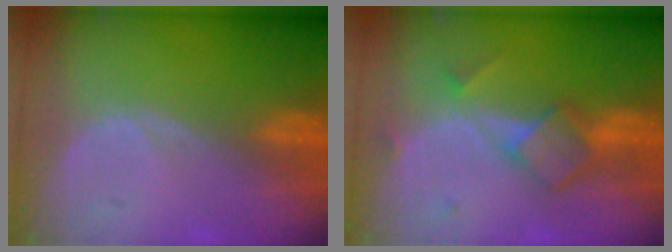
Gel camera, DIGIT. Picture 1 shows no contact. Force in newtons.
{"total": 5.9, "press": 5.0, "slide": 3.2}